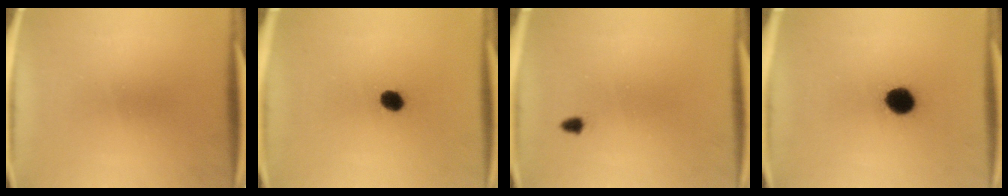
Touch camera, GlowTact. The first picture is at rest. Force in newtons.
{"total": 3.2}
{"total": 1.1}
{"total": 6.9}